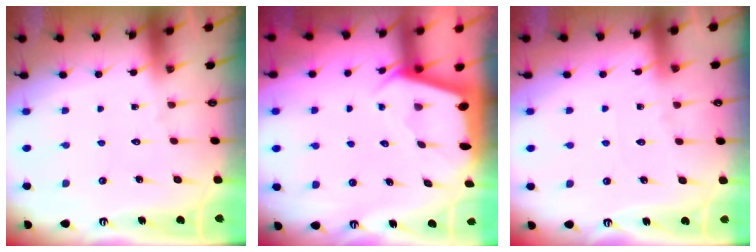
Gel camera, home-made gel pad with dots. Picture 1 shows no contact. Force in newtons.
{"total": 2.7, "press": 2.7, "slide": 0.2}
{"total": 2.7, "press": 2.7, "slide": 0.4}